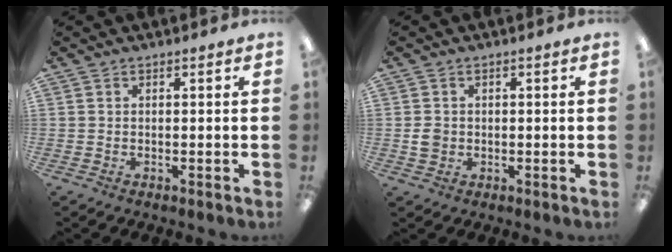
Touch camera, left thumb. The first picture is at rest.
{"total": 2.8, "force": [-0.1, 2.4, 1.4], "torque": [-0.017, 0.002, -0.005]}